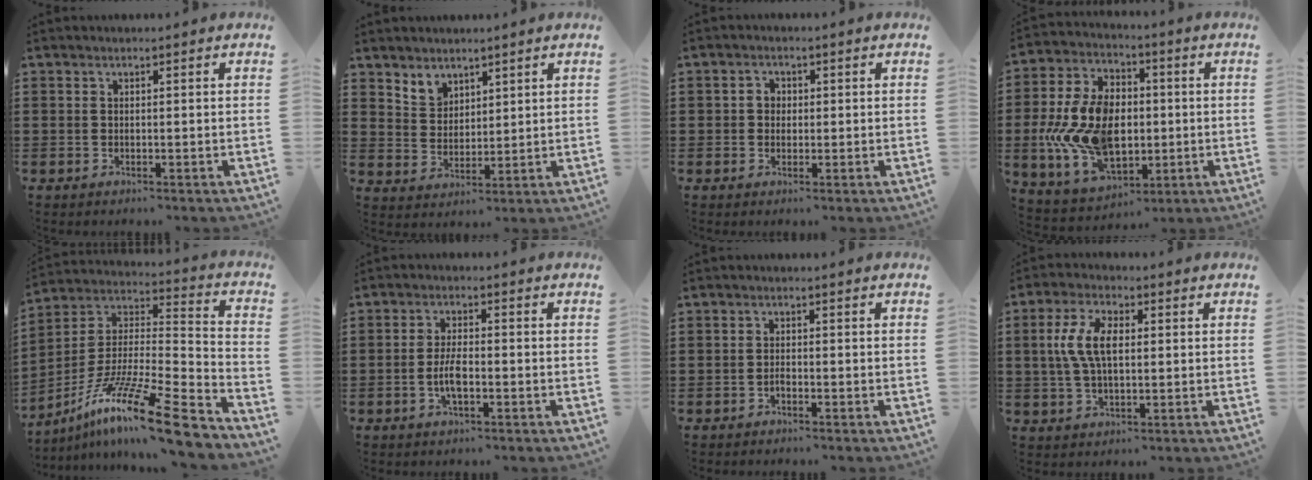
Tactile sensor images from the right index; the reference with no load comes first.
{"total": 4.0, "force": [3.2, 2.4, 0.1], "torque": [-0.016, 0.001, 0.062]}
{"total": 1.9, "force": [0.0, 1.7, 0.8], "torque": [-0.020, 0.008, -0.002]}
{"total": 14.8, "force": [-1.1, 9.9, 10.9], "torque": [-0.263, 0.003, -0.016]}
{"total": 16.7, "force": [-12.1, 1.8, 11.4], "torque": [-0.204, 0.029, -0.219]}
{"total": 4.3, "force": [-1.1, 1.3, 3.9], "torque": [-0.091, -0.005, -0.025]}
{"total": 0.9, "force": [-0.6, 0.3, 0.5], "torque": [-0.013, -0.007, -0.009]}
{"total": 7.2, "force": [0.8, 3.7, 6.1], "torque": [-0.145, 0.009, 0.004]}